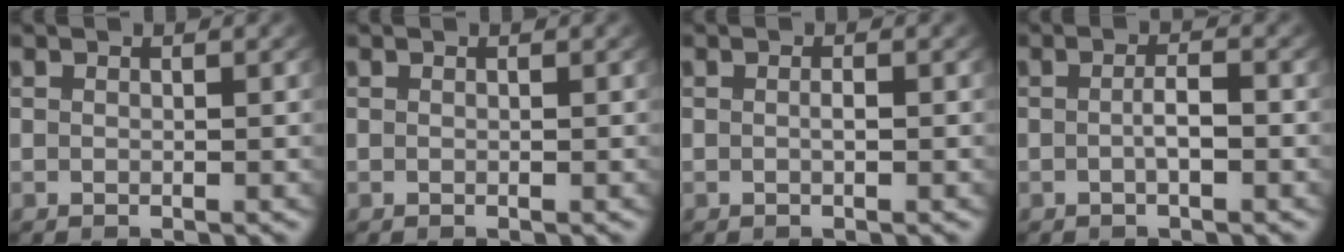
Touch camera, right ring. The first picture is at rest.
{"total": 0.0}
{"total": 0.6, "force": [-0.3, 0.1, 0.6], "torque": [-0.014, -0.005, -0.003]}
{"total": 1.8, "force": [-0.7, 0.3, 1.6], "torque": [-0.028, -0.005, -0.011]}